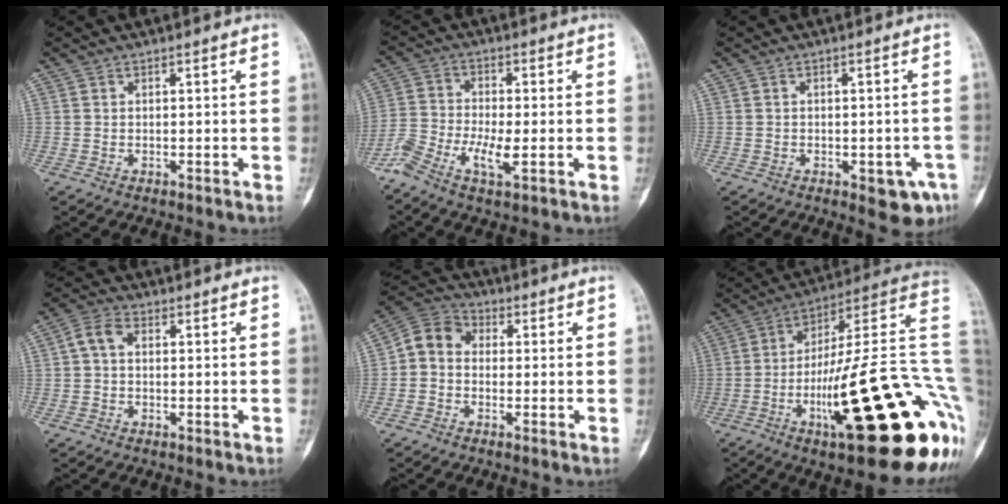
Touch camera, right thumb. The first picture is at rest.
{"total": 7.3, "force": [-3.2, 2.2, 6.2], "torque": [-0.144, 0.013, -0.068]}
{"total": 5.8, "force": [-2.5, 2.7, 4.5], "torque": [-0.037, 0.007, -0.023]}
{"total": 3.9, "force": [0.4, 2.6, 2.9], "torque": [-0.055, 0.012, 0.001]}
{"total": 6.9, "force": [-0.2, 5.7, 3.8], "torque": [-0.054, 0.024, -0.024]}
{"total": 33.8, "force": [-7.6, 8.2, 31.9], "torque": [-0.370, 0.047, -0.115]}